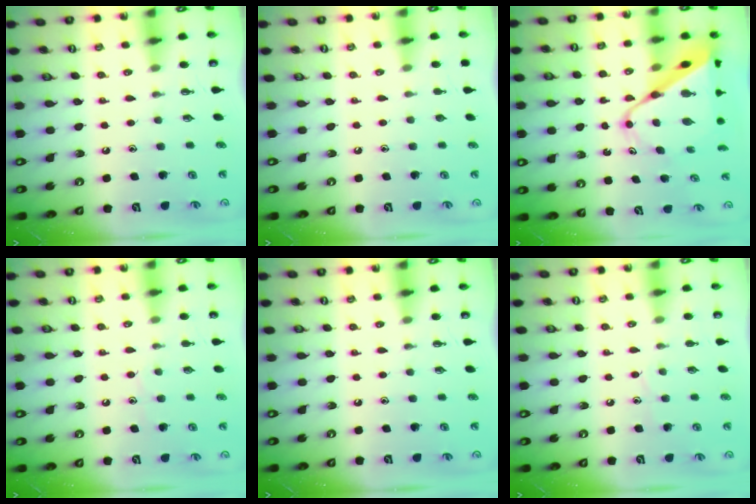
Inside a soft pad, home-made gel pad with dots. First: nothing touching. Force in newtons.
{"total": 0.0}
{"total": 13.2, "press": 13.2, "slide": 1.0}
{"total": 6.1, "press": 6.0, "slide": 0.7}
{"total": 0.0}
{"total": 4.9, "press": 4.9, "slide": 0.5}